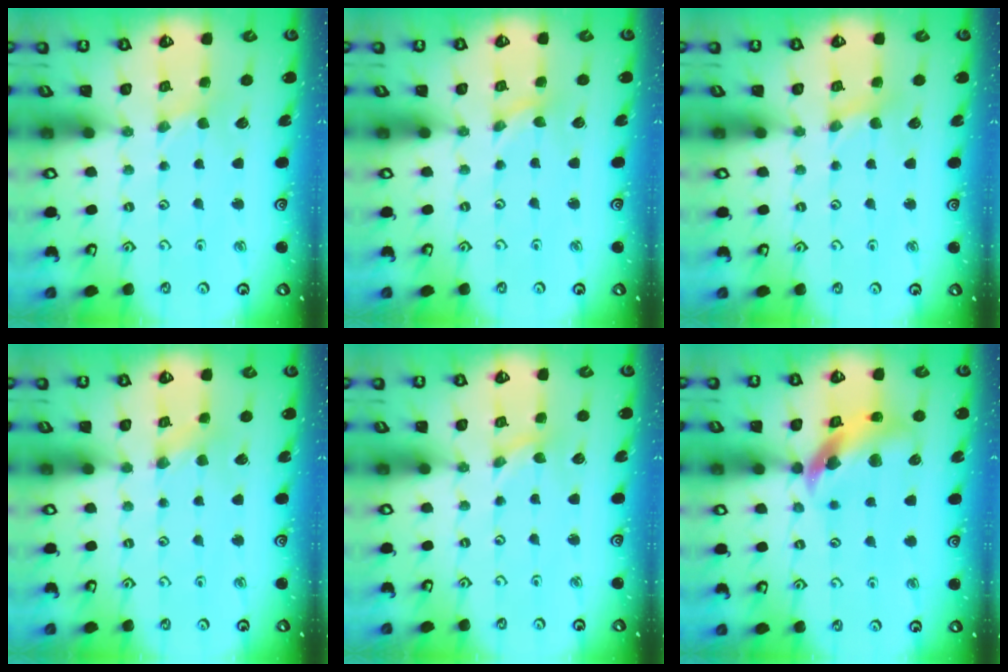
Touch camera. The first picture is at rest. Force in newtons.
{"total": 0.0}
{"total": 2.9, "press": 2.9, "slide": 0.4}
{"total": 2.6, "press": 2.5, "slide": 0.5}
{"total": 0.0}
{"total": 12.2, "press": 12.1, "slide": 1.4}